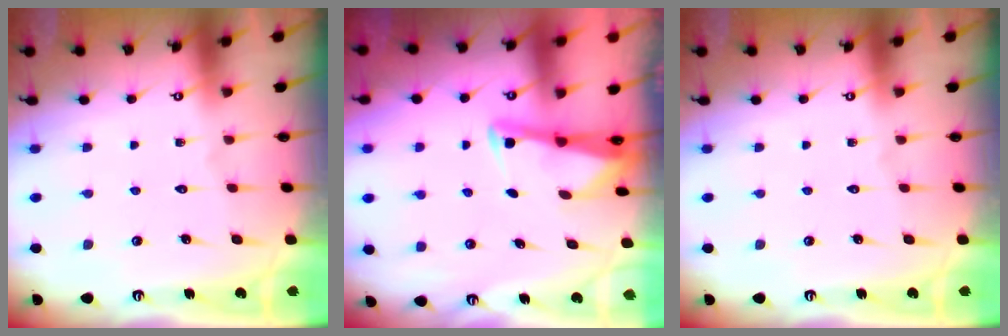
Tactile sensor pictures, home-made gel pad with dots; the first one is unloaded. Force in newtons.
{"total": 2.7, "press": 2.7, "slide": 0.2}
{"total": 0.0}